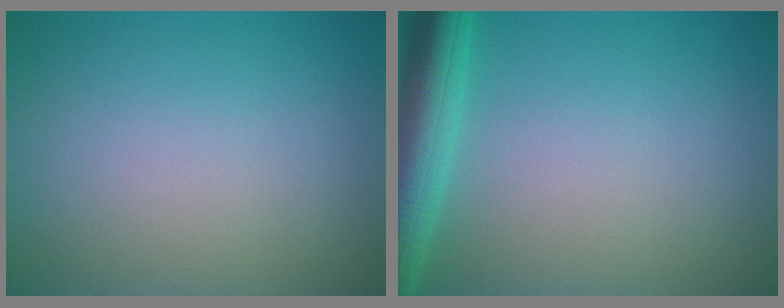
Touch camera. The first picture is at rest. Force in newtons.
{"total": 5.1, "press": 5.1, "slide": 0.4}